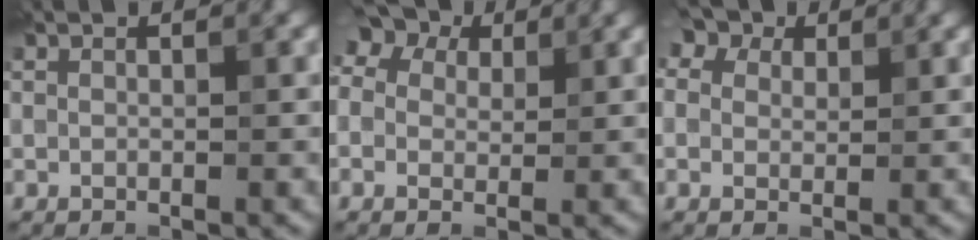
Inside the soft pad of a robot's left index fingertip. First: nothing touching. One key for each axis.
{"total": 7.5, "fx": 3.7, "fy": 5.1, "fz": 4.0, "tx": -0.073, "ty": 0.034, "tz": 0.025}
{"total": 6.5, "fx": 3.8, "fy": 4.2, "fz": 3.3, "tx": -0.058, "ty": 0.029, "tz": 0.033}